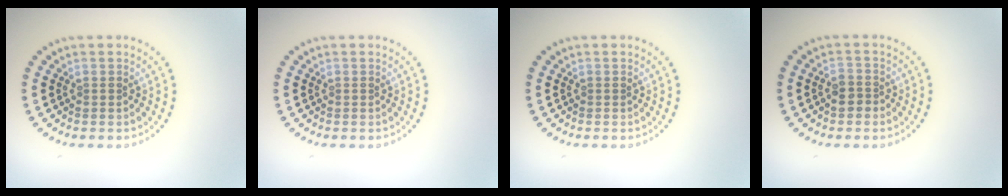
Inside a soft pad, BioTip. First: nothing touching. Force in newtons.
{"total": 0.0}
{"total": 0.0}
{"total": 1.8, "press": 1.6, "slide": 0.7}